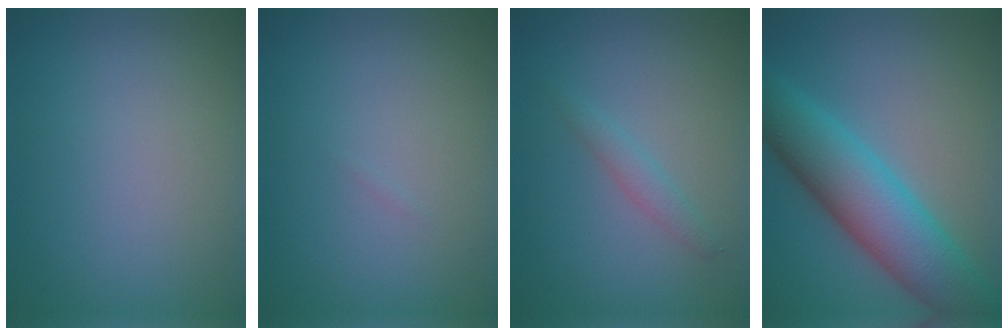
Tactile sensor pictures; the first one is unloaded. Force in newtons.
{"total": 0.0}
{"total": 1.5, "press": 1.5, "slide": 0.1}
{"total": 8.8, "press": 8.8, "slide": 0.0}